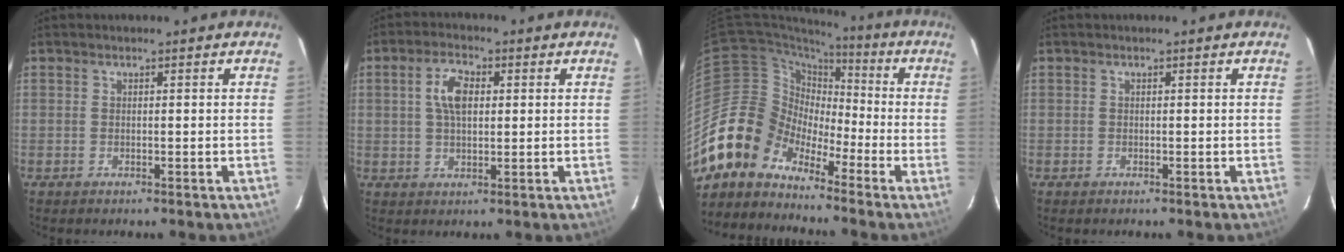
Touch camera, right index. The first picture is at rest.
{"total": 5.9, "force": [1.3, 3.1, 4.8], "torque": [-0.089, 0.013, 0.025]}
{"total": 11.3, "force": [-8.5, 7.4, 1.5], "torque": [-0.037, 0.040, -0.179]}
{"total": 0.0}